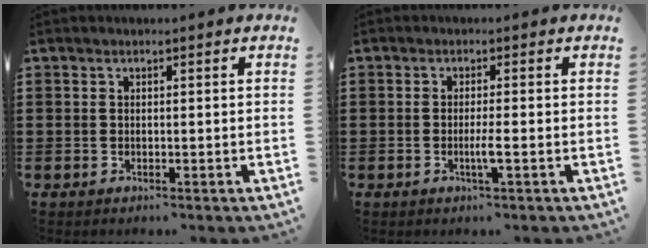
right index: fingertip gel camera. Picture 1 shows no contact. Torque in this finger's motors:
{"motor_torque": [-0.06, 0.10, 0.11, 0.02]}